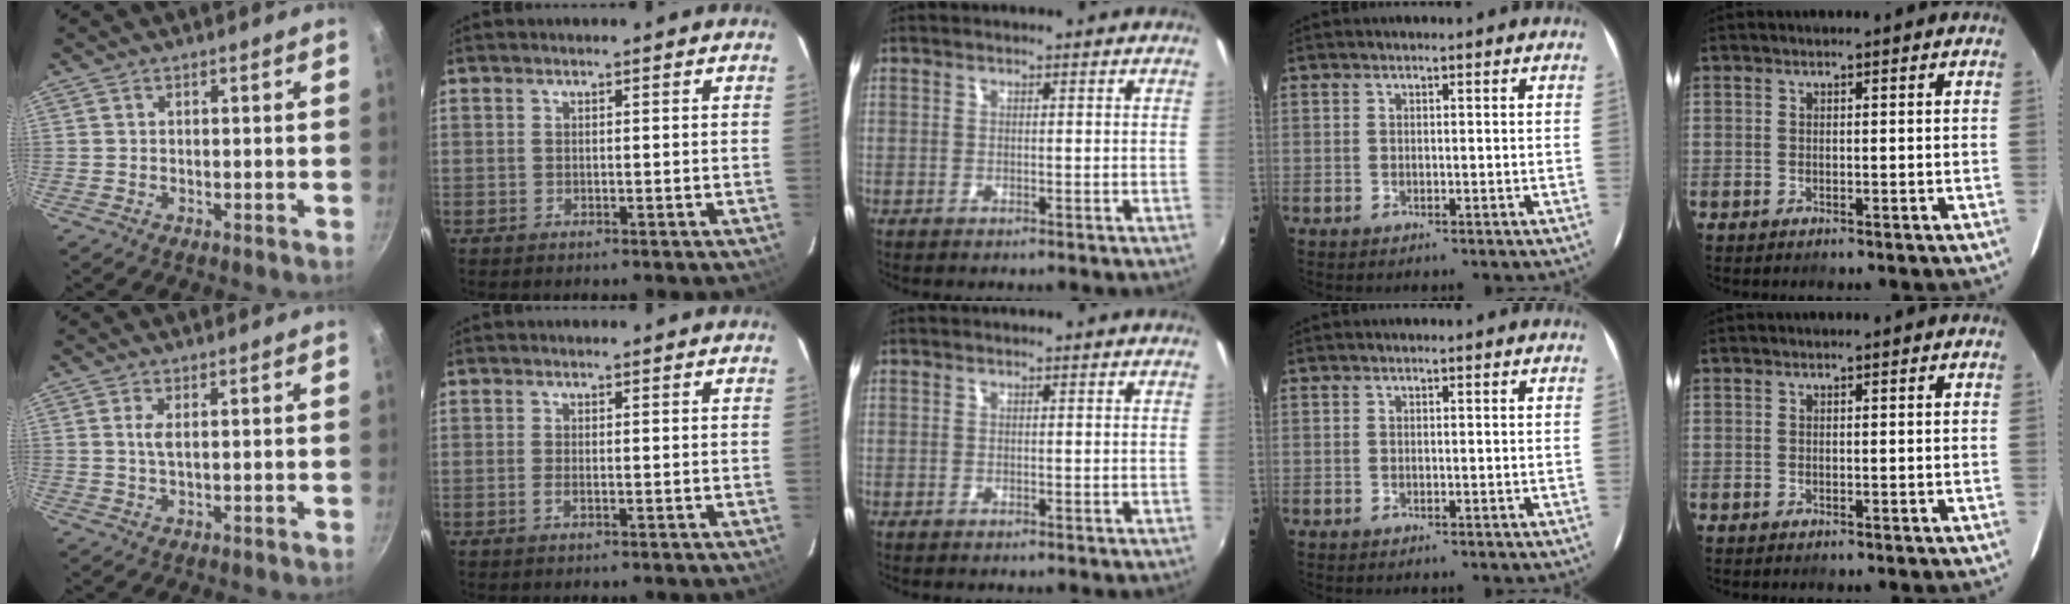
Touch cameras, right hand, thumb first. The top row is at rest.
{"thumb": {"total": 2.1, "force": [0.6, 0.6, 2.0], "torque": [-0.045, -0.002, 0.014]}, "index": {"total": 1.3, "force": [-0.5, 0.0, 1.2], "torque": [-0.024, -0.001, -0.009]}}